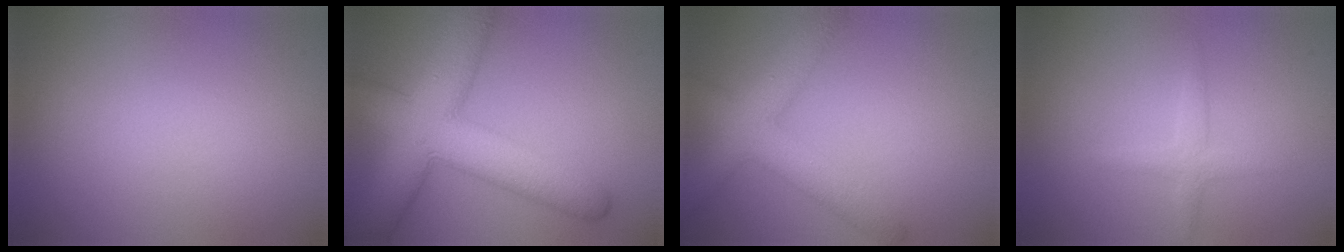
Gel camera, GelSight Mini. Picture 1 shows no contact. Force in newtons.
{"total": 9.9, "press": 9.8, "slide": 0.5}
{"total": 5.5, "press": 5.5, "slide": 0.3}
{"total": 1.6, "press": 1.6, "slide": 0.1}